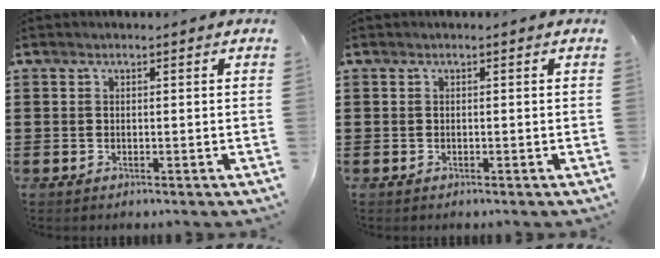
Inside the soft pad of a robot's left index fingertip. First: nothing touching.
{"total": 0.0}